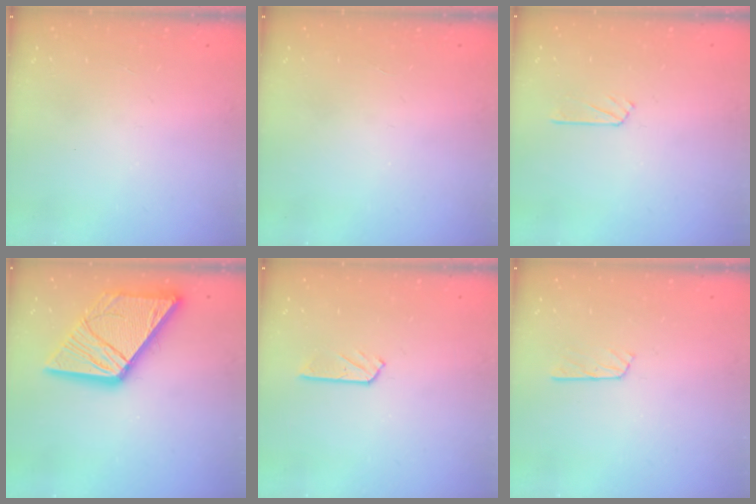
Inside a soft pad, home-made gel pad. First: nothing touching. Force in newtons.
{"total": 0.0}
{"total": 2.3, "press": 2.3, "slide": 0.2}
{"total": 19.5, "press": 19.4, "slide": 2.2}
{"total": 4.2, "press": 4.2, "slide": 0.3}
{"total": 3.2, "press": 3.2, "slide": 0.4}